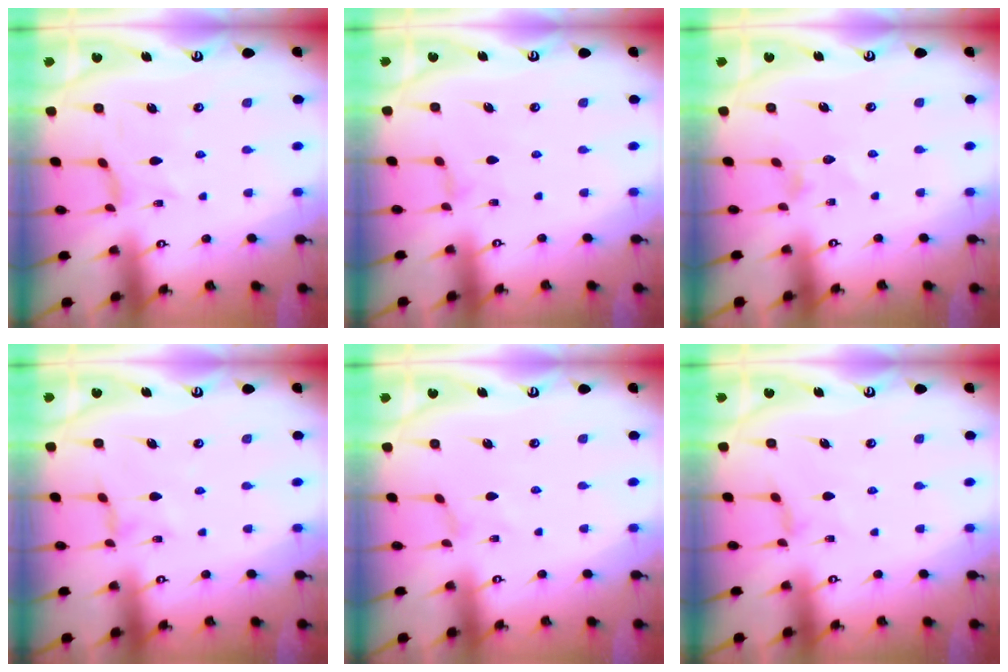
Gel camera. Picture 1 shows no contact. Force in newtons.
{"total": 1.8, "press": 1.7, "slide": 0.4}
{"total": 2.7, "press": 2.7, "slide": 0.3}
{"total": 0.0}
{"total": 0.7, "press": 0.7, "slide": 0.2}
{"total": 2.8, "press": 2.8, "slide": 0.3}